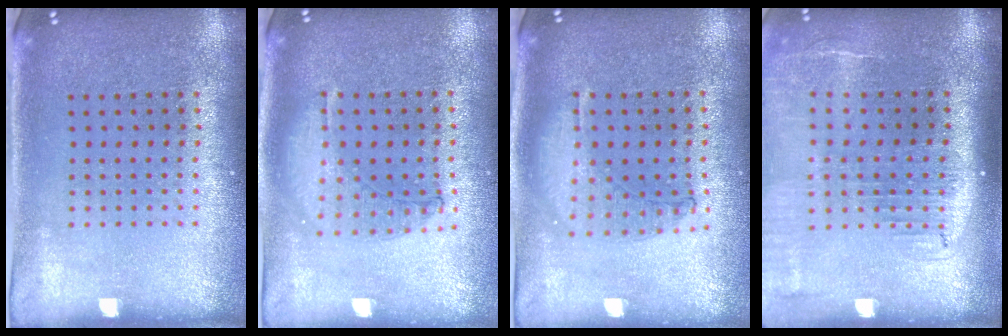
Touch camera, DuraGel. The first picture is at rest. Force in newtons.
{"total": 0.7, "press": 0.7, "slide": 0.2}
{"total": 1.0, "press": 0.9, "slide": 0.3}
{"total": 2.0, "press": 1.6, "slide": 1.2}